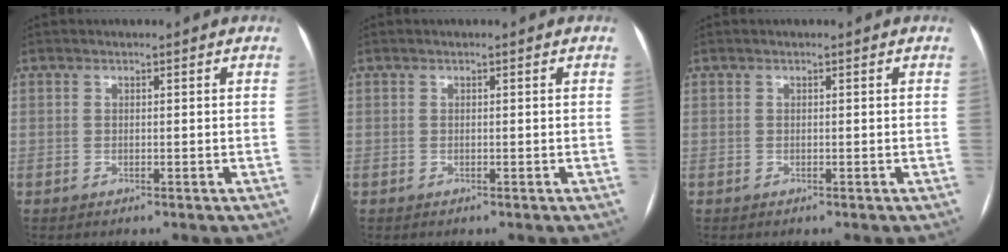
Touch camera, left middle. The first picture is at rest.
{"total": 0.0}
{"total": 0.0}